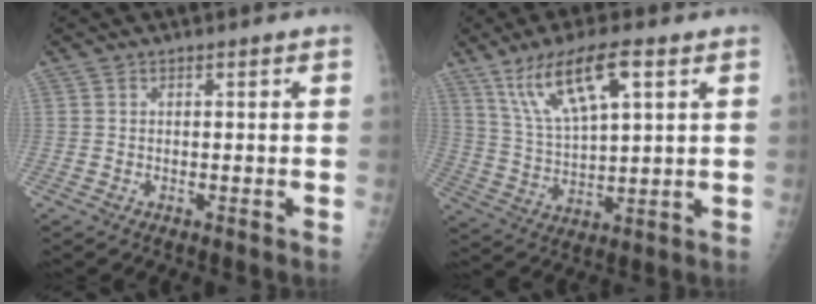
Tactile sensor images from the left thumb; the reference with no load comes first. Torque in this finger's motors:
{"motor_torque": [0.10, 0.44, -0.02, -0.17, 0.26]}